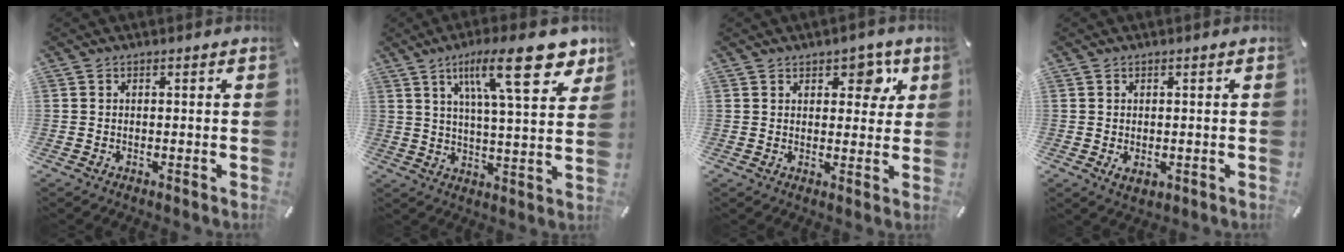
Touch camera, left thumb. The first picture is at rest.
{"total": 19.2, "force": [9.9, 5.6, 15.5], "torque": [-0.237, -0.032, 0.147]}
{"total": 6.1, "force": [3.3, 4.0, 3.2], "torque": [-0.015, -0.018, 0.049]}
{"total": 1.6, "force": [0.1, 1.3, 1.0], "torque": [-0.013, -0.002, 0.001]}